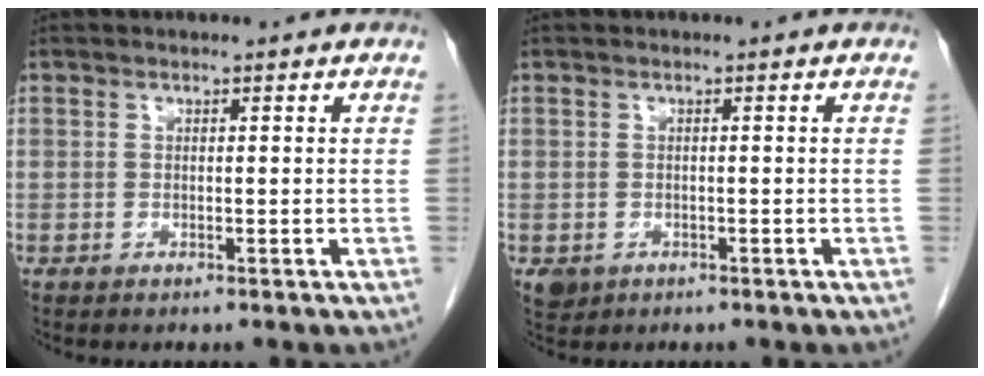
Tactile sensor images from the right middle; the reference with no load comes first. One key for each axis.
{"total": 2.0, "fx": -0.8, "fy": 1.7, "fz": 0.7, "tx": -0.011, "ty": 0.001, "tz": -0.003}